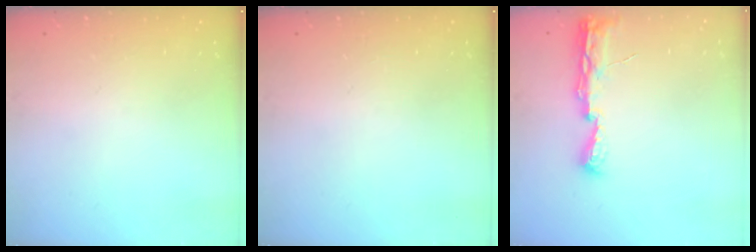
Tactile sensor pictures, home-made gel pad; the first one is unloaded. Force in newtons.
{"total": 0.0}
{"total": 8.5, "press": 8.5, "slide": 1.2}